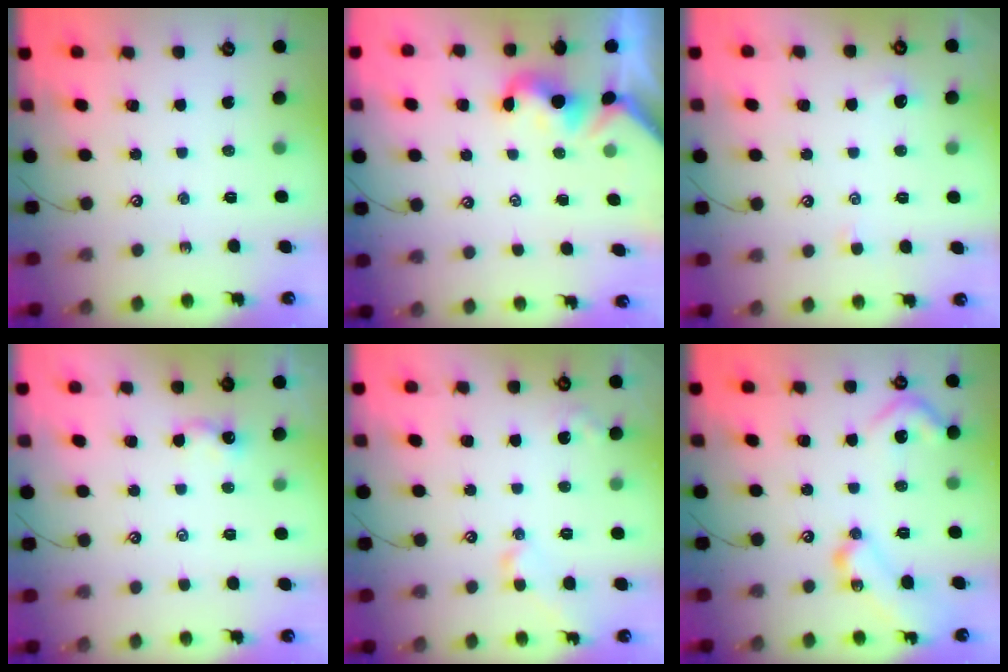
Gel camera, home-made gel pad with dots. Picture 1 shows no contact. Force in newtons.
{"total": 1.5, "press": 1.4, "slide": 0.5}
{"total": 1.9, "press": 1.8, "slide": 0.4}
{"total": 3.4, "press": 3.4, "slide": 0.2}
{"total": 3.0, "press": 2.9, "slide": 0.8}
{"total": 18.5, "press": 18.5, "slide": 0.7}